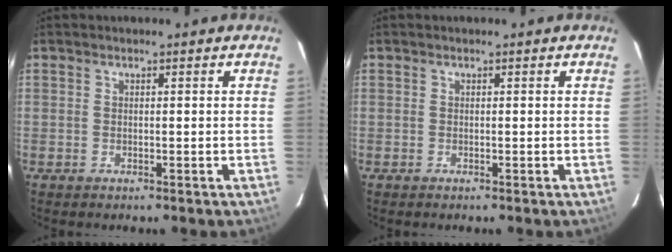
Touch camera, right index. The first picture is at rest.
{"total": 0.0}